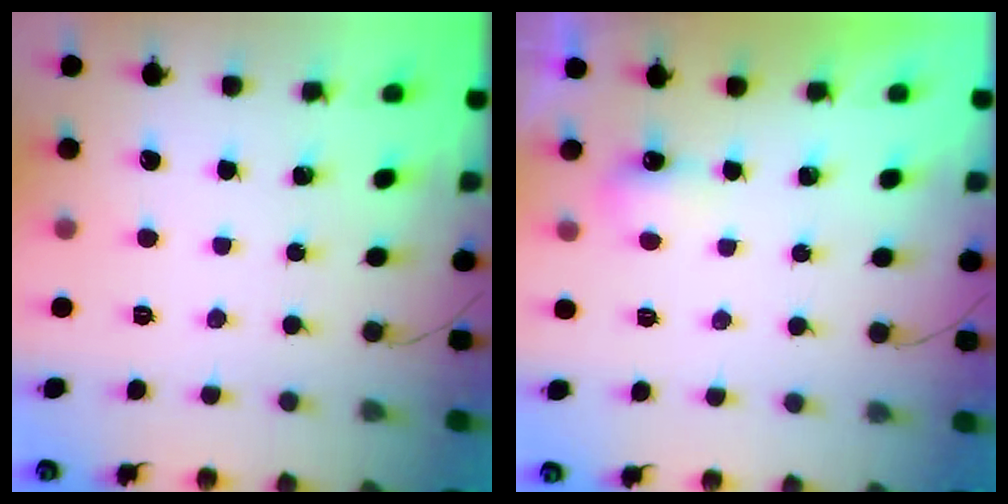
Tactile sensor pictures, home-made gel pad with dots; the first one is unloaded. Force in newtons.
{"total": 3.5, "press": 3.4, "slide": 0.7}